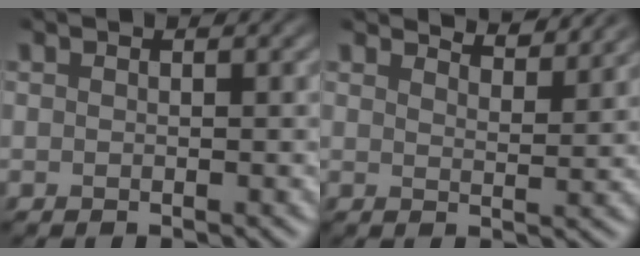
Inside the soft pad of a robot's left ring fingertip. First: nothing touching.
{"total": 3.9, "force": [3.7, 0.4, 0.9], "torque": [-0.016, -0.003, 0.047]}